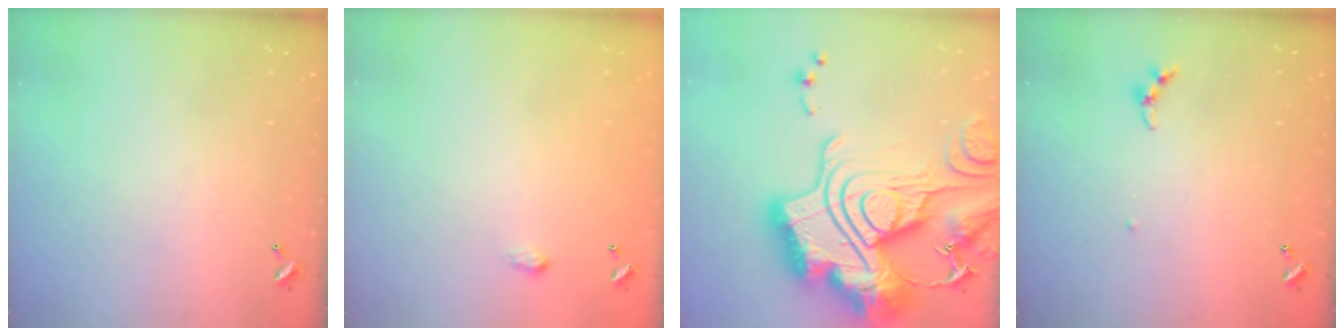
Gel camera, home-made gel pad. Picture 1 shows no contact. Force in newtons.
{"total": 1.3, "press": 1.3, "slide": 0.2}
{"total": 3.9, "press": 3.2, "slide": 2.3}
{"total": 3.8, "press": 3.8, "slide": 0.3}